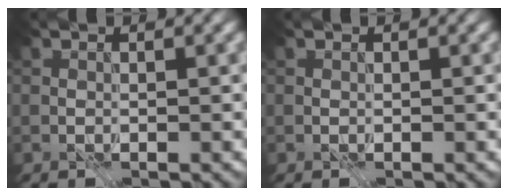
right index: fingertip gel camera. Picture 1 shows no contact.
{"total": 0.0}